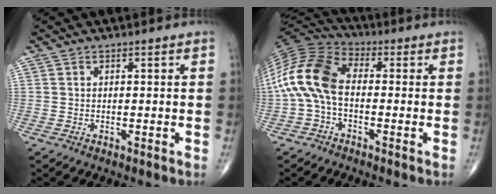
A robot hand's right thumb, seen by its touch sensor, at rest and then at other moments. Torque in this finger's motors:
{"motor_torque": [1.25, 1.76, 1.78, -0.17, 0.61]}